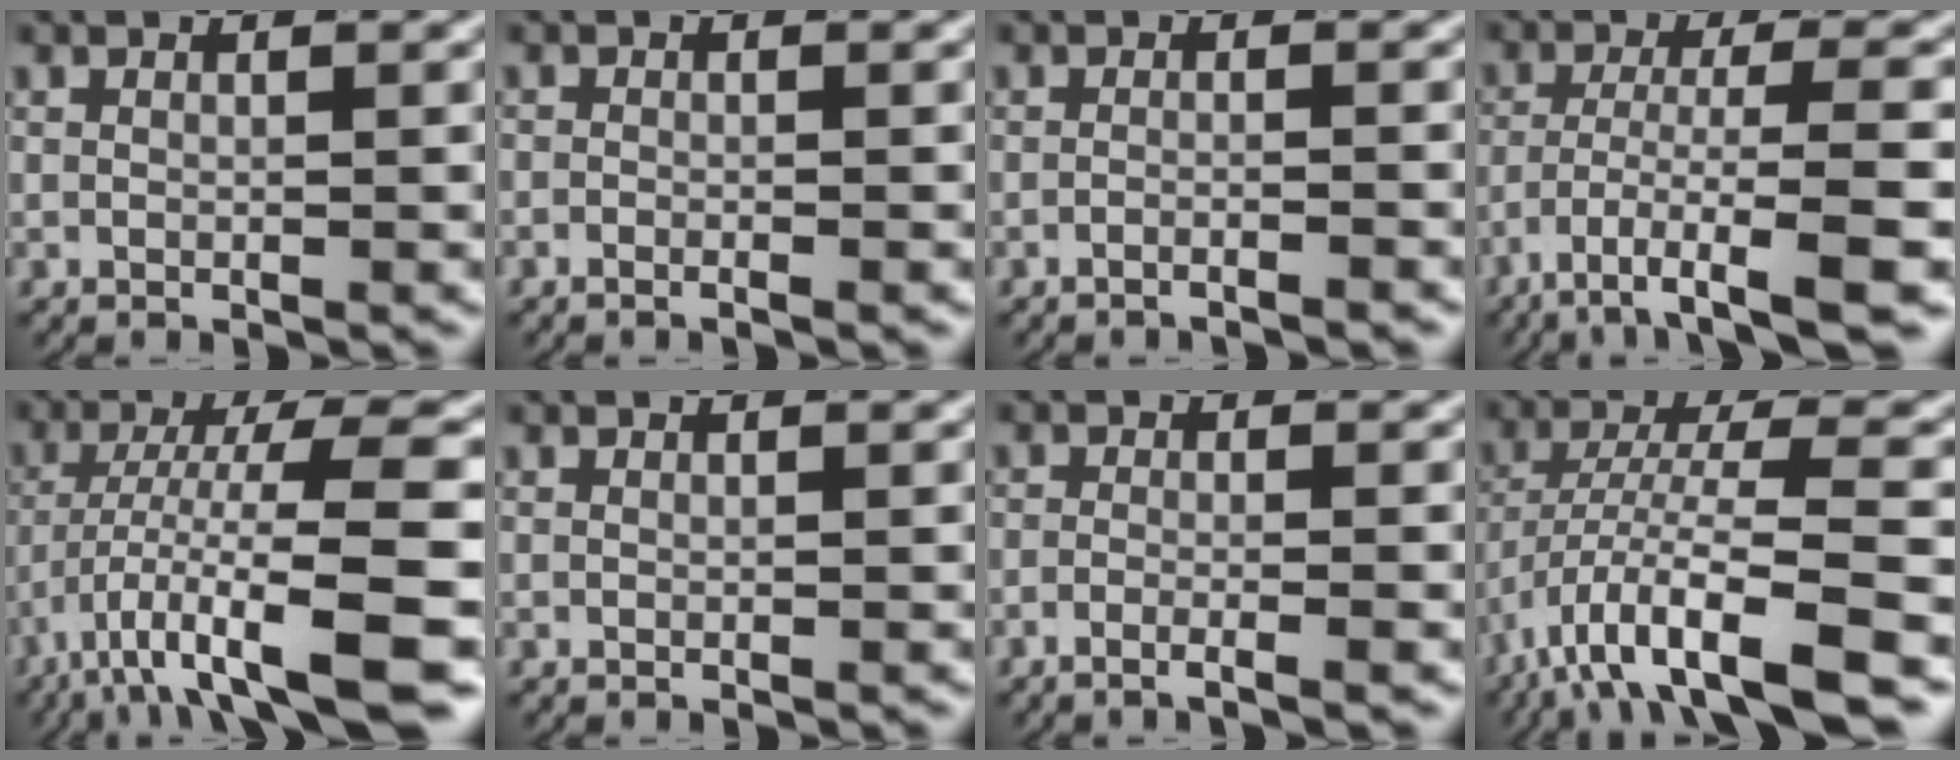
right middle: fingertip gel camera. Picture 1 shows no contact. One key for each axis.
{"total": 1.1, "fx": -0.9, "fy": 0.5, "fz": 0.4, "tx": -0.009, "ty": 0.004, "tz": -0.023}
{"total": 1.8, "fx": -1.6, "fy": -0.1, "fz": 0.7, "tx": -0.012, "ty": 0.001, "tz": -0.031}
{"total": 9.0, "fx": -6.0, "fy": 1.8, "fz": 6.4, "tx": -0.094, "ty": -0.023, "tz": -0.082}
{"total": 11.5, "fx": -6.4, "fy": 2.8, "fz": 9.1, "tx": -0.131, "ty": -0.017, "tz": -0.089}
{"total": 0.0}
{"total": 2.1, "fx": -1.7, "fy": 0.3, "fz": 1.2, "tx": -0.029, "ty": 0.000, "tz": -0.037}
{"total": 9.8, "fx": -5.7, "fy": 2.9, "fz": 7.4, "tx": -0.127, "ty": -0.016, "tz": -0.082}